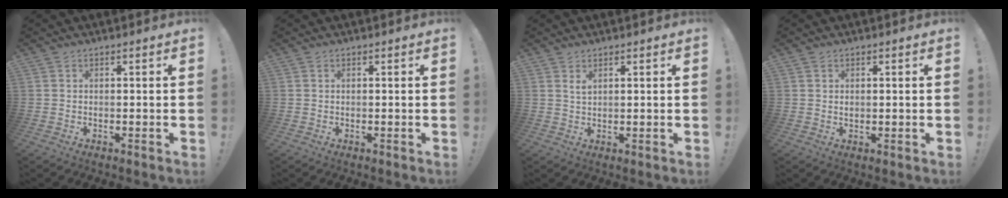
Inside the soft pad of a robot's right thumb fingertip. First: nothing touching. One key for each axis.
{"total": 0.0}
{"total": 1.9, "fx": 1.2, "fy": 0.6, "fz": 1.3, "tx": -0.016, "ty": -0.004, "tz": 0.018}
{"total": 0.8, "fx": 0.4, "fy": 0.7, "fz": 0.2, "tx": 0.004, "ty": -0.003, "tz": 0.006}